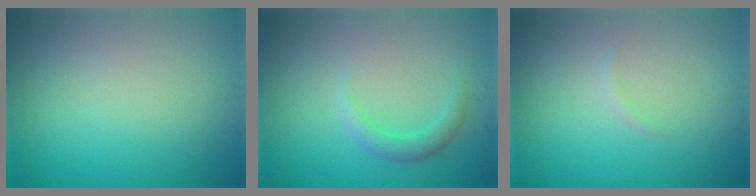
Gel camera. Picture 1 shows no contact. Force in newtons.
{"total": 2.0, "press": 2.0, "slide": 0.1}
{"total": 0.5, "press": 0.5, "slide": 0.1}